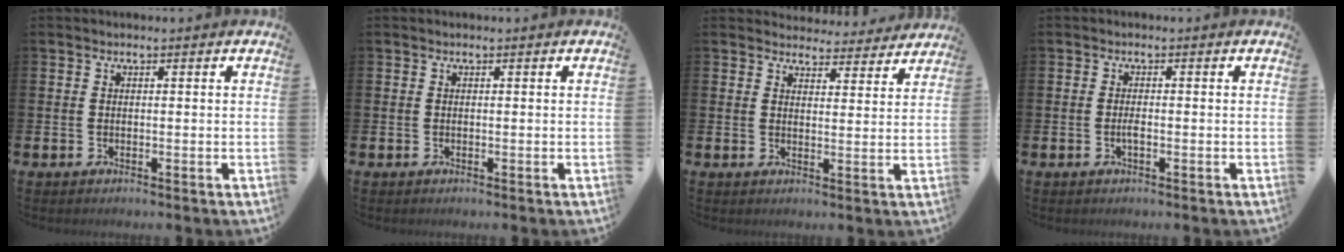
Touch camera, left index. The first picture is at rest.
{"total": 0.0}
{"total": 4.1, "force": [4.0, 0.9, -0.2], "torque": [0.000, -0.029, 0.071]}
{"total": 1.2, "force": [-0.4, 0.3, 1.0], "torque": [-0.015, -0.002, -0.009]}